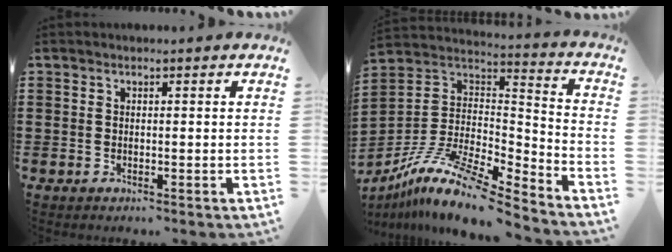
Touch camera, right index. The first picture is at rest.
{"total": 12.3, "force": [-9.3, 2.6, 7.7], "torque": [-0.155, 0.016, -0.181]}